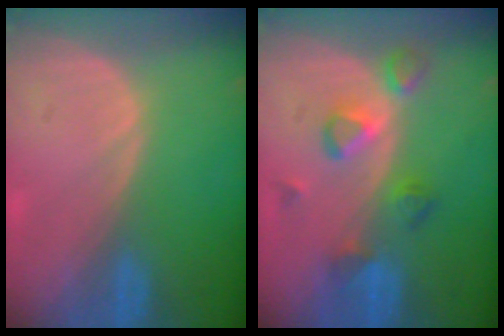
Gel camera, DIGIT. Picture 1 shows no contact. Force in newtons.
{"total": 5.5, "press": 5.5, "slide": 0.7}